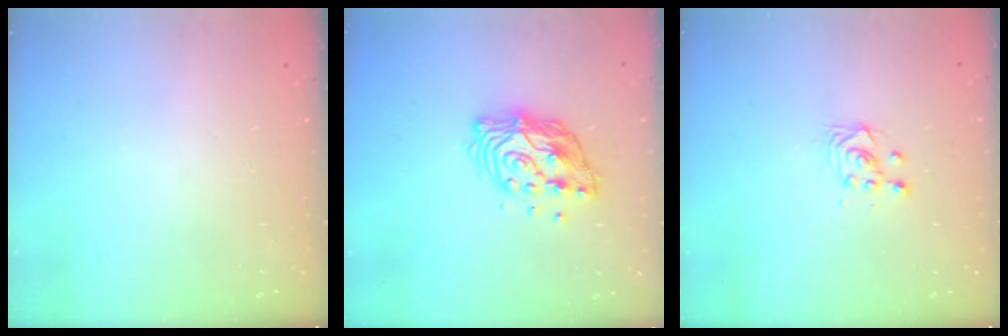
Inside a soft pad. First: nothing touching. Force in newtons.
{"total": 12.1, "press": 12.0, "slide": 0.9}
{"total": 2.9, "press": 2.9, "slide": 0.6}